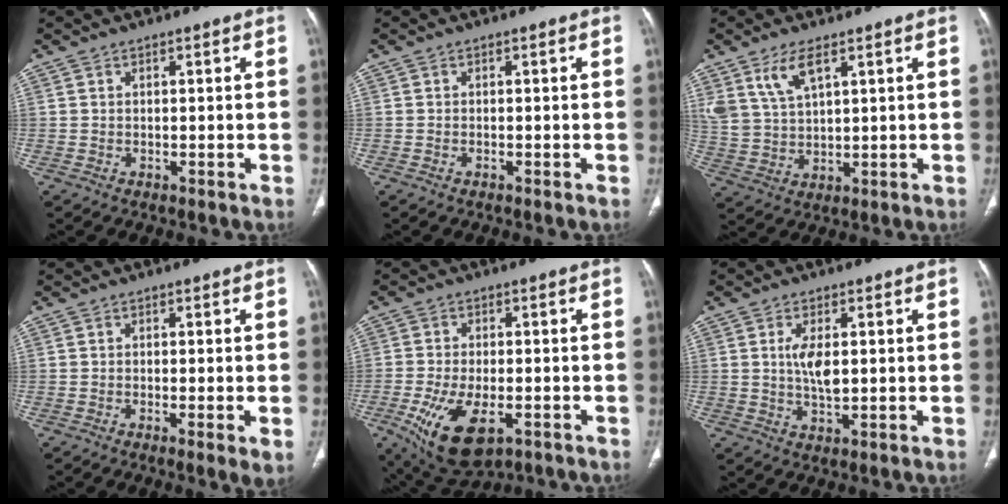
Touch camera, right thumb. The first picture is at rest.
{"total": 0.0}
{"total": 7.3, "force": [4.3, 3.0, 5.0], "torque": [-0.101, -0.018, 0.095]}
{"total": 3.6, "force": [-0.8, 0.6, 3.4], "torque": [-0.062, -0.012, -0.016]}
{"total": 13.2, "force": [-5.4, 6.4, 10.2], "torque": [-0.192, -0.001, -0.078]}
{"total": 5.6, "force": [0.7, 2.4, 5.0], "torque": [-0.094, -0.009, 0.014]}